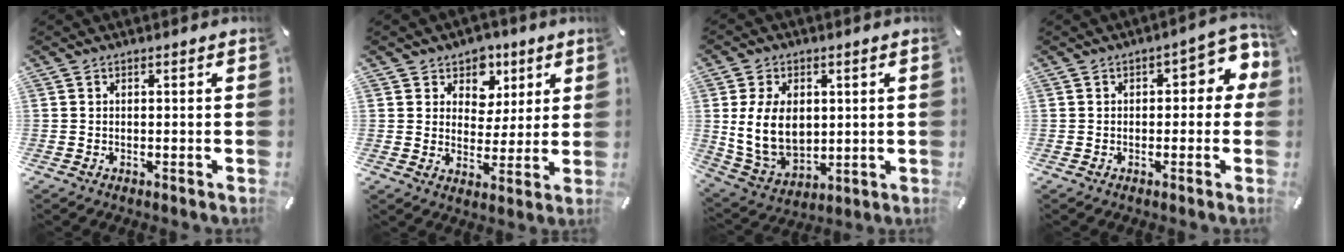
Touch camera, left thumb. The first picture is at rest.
{"total": 7.8, "force": [3.6, 6.7, 1.3], "torque": [-0.022, -0.029, 0.063]}
{"total": 12.9, "force": [1.8, 9.6, 8.5], "torque": [-0.178, 0.002, 0.032]}
{"total": 7.6, "force": [1.2, 4.1, 6.3], "torque": [-0.079, -0.002, 0.013]}